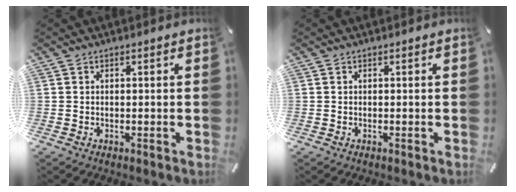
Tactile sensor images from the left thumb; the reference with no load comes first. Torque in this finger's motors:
{"motor_torque": [-0.01, 0.02, 0.00, 0.00, 0.00]}